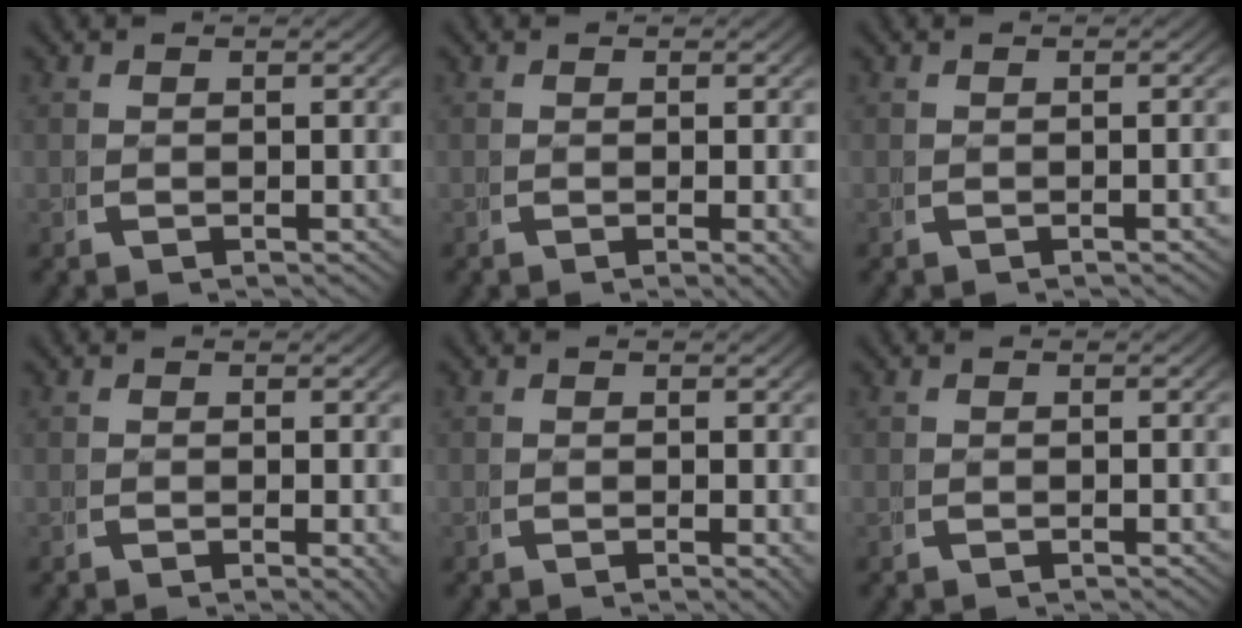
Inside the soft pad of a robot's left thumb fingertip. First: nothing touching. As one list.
[{"total": 1.5, "force": [-0.2, 0.2, 1.4], "torque": [-0.022, -0.003, -0.004]}, {"total": 0.7, "force": [-0.3, 0.0, 0.6], "torque": [-0.009, 0.005, -0.006]}, {"total": 1.1, "force": [-0.1, 0.2, 1.1], "torque": [-0.017, -0.004, -0.001]}, {"total": 0.8, "force": [0.0, 0.1, 0.7], "torque": [-0.015, -0.003, 0.000]}, {"total": 0.0}]